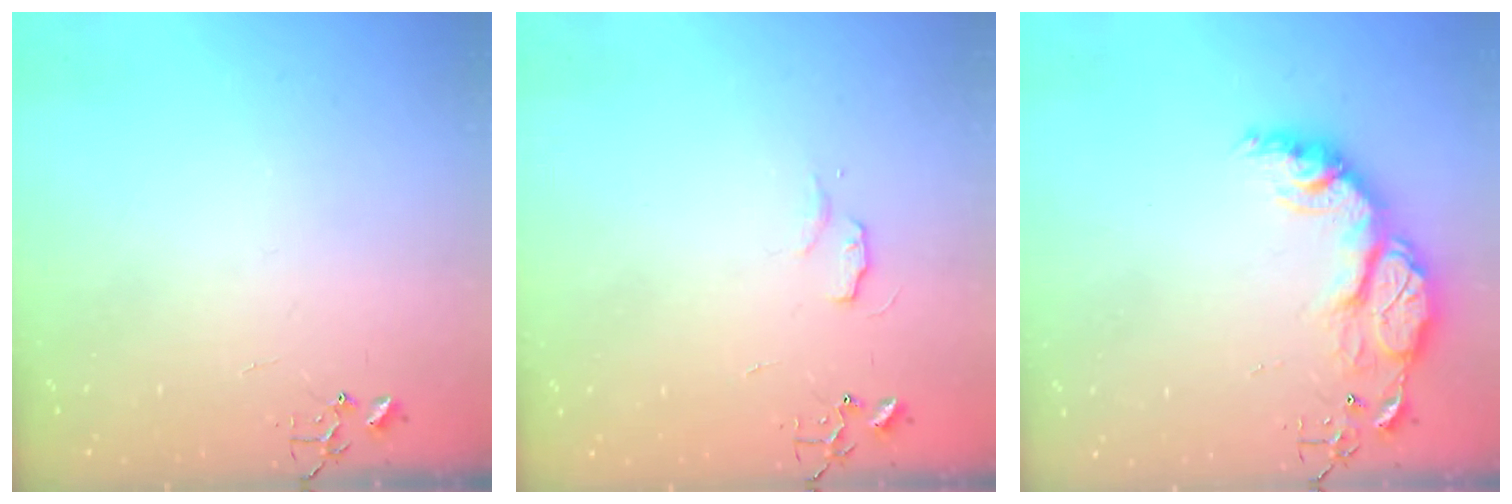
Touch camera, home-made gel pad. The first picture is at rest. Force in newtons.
{"total": 4.9, "press": 4.9, "slide": 0.6}
{"total": 16.7, "press": 16.7, "slide": 1.3}